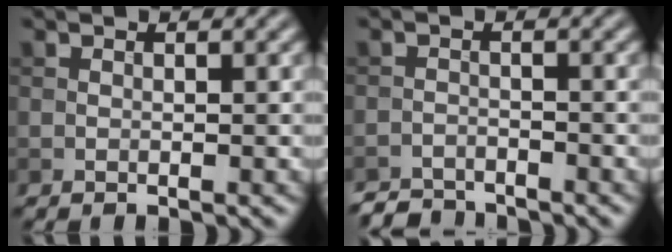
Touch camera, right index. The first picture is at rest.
{"total": 2.6, "force": [-2.6, 0.4, 0.1], "torque": [0.002, -0.001, -0.051]}